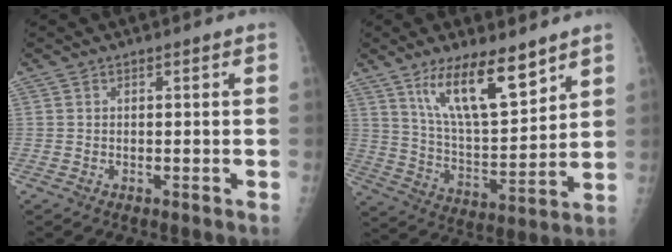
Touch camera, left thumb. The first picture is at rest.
{"total": 14.9, "force": [9.6, 4.6, 10.5], "torque": [-0.159, -0.061, 0.184]}